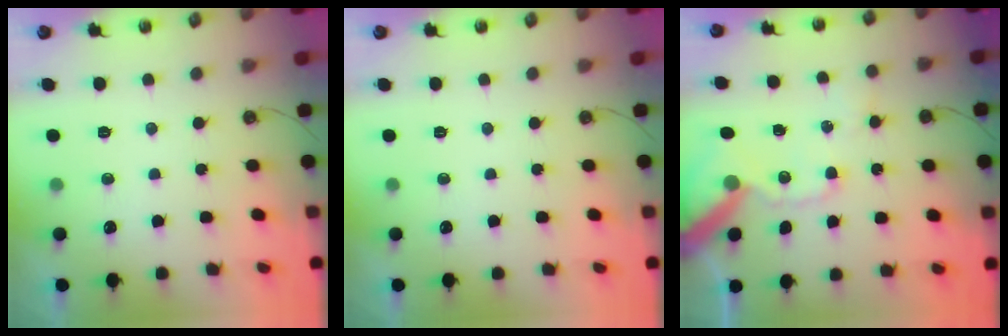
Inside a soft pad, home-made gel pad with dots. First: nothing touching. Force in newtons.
{"total": 0.0}
{"total": 13.3, "press": 13.2, "slide": 2.0}